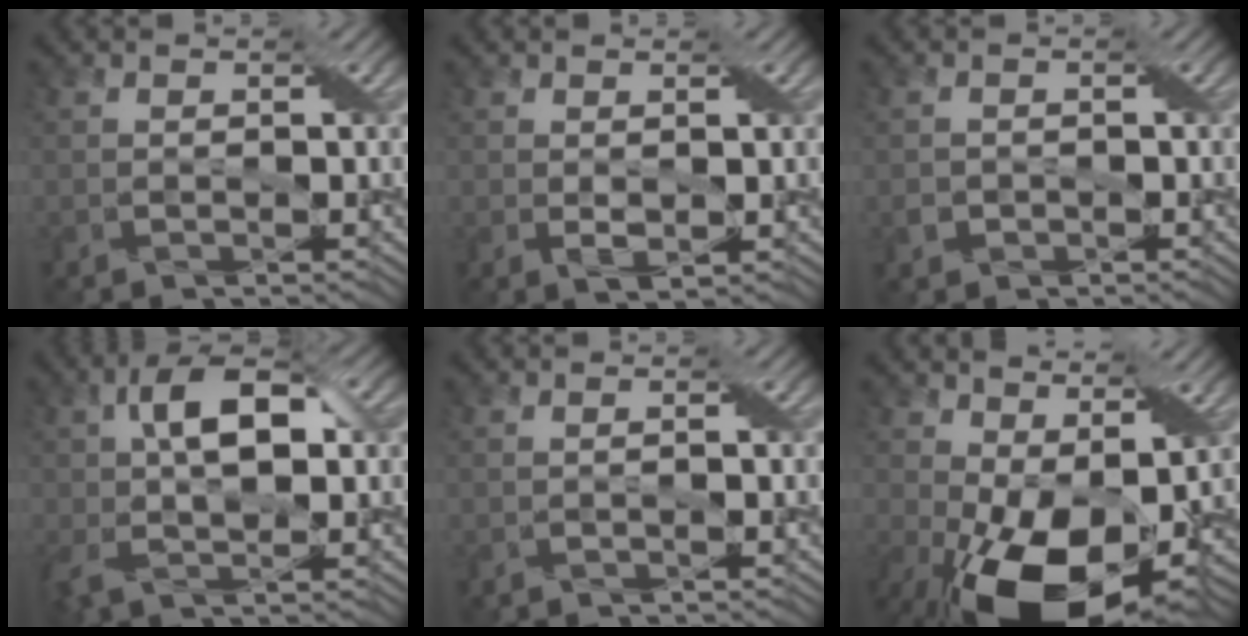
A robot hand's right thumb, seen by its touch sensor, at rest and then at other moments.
{"total": 1.6, "force": [0.4, 0.6, 1.5], "torque": [-0.032, -0.002, 0.012]}
{"total": 1.4, "force": [-0.5, 1.2, 0.5], "torque": [-0.010, -0.003, -0.011]}
{"total": 10.1, "force": [1.2, 5.2, 8.6], "torque": [-0.170, 0.016, 0.010]}
{"total": 0.6, "force": [-0.1, -0.1, 0.6], "torque": [-0.012, 0.005, 0.000]}
{"total": 15.8, "force": [-2.3, 8.2, 13.3], "torque": [-0.244, -0.025, -0.024]}